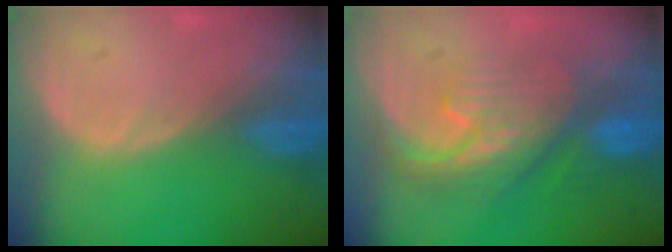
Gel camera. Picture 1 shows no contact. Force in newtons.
{"total": 8.2, "press": 8.1, "slide": 1.4}